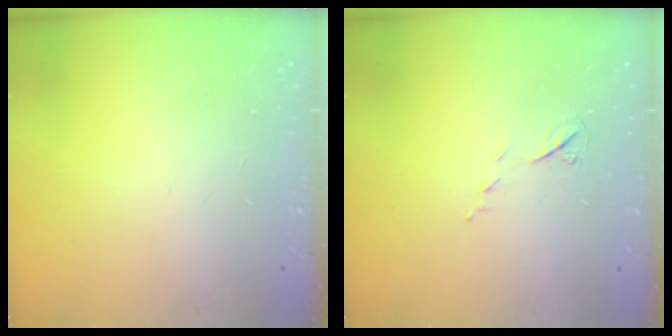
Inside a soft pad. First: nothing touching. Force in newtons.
{"total": 6.2, "press": 6.2, "slide": 0.7}